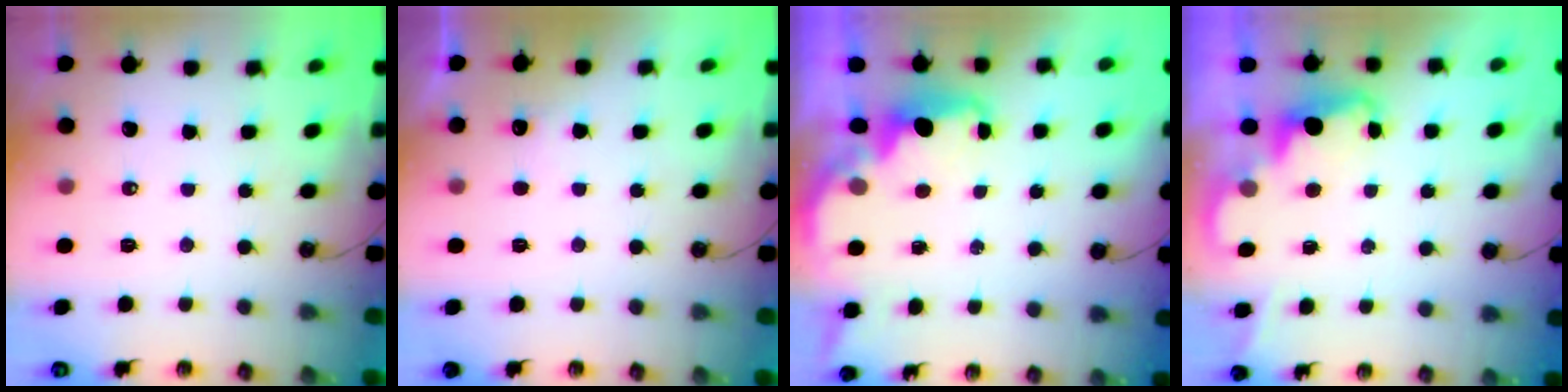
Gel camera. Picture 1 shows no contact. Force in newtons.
{"total": 4.2, "press": 4.0, "slide": 1.3}
{"total": 2.2, "press": 2.1, "slide": 0.8}
{"total": 2.3, "press": 2.2, "slide": 0.6}